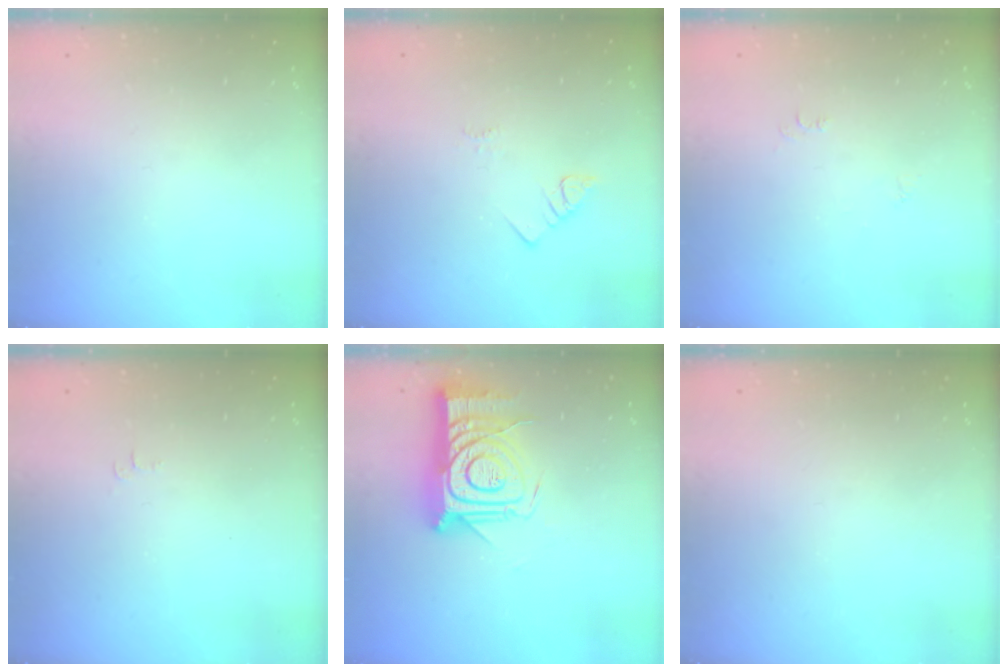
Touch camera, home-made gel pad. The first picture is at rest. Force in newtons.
{"total": 2.0, "press": 2.0, "slide": 0.4}
{"total": 4.0, "press": 4.0, "slide": 0.6}
{"total": 3.3, "press": 3.3, "slide": 0.5}
{"total": 16.2, "press": 16.2, "slide": 1.1}
{"total": 0.0}